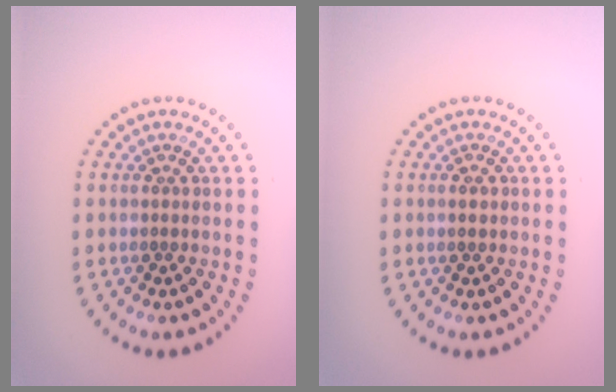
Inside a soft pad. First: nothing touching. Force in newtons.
{"total": 1.1, "press": 1.1, "slide": 0.1}